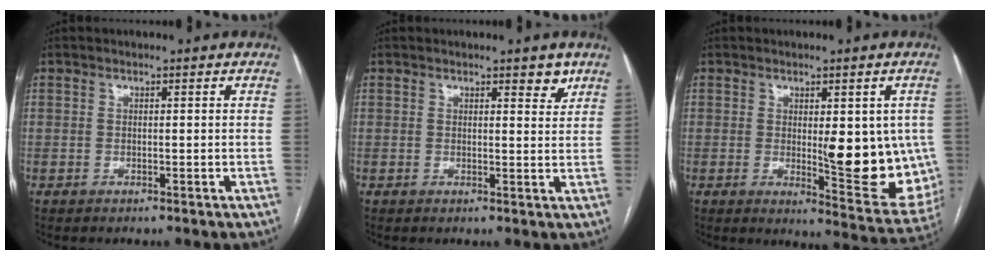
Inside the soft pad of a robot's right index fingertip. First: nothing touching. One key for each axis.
{"total": 2.5, "fx": 1.8, "fy": 0.8, "fz": 1.5, "tx": -0.018, "ty": -0.010, "tz": 0.022}
{"total": 13.7, "fx": -0.2, "fy": 3.9, "fz": 13.1, "tx": -0.138, "ty": -0.015, "tz": 0.007}